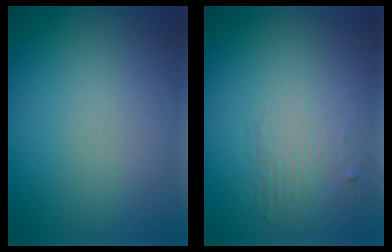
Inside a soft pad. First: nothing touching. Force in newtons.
{"total": 1.9, "press": 0.6, "slide": 1.8}